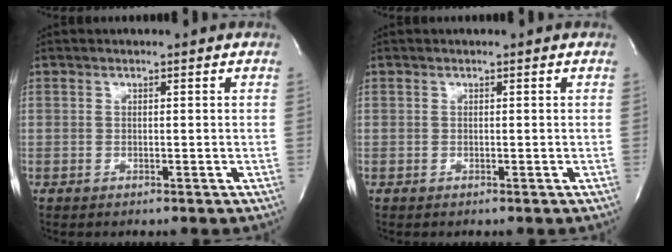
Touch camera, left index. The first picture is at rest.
{"total": 0.0}